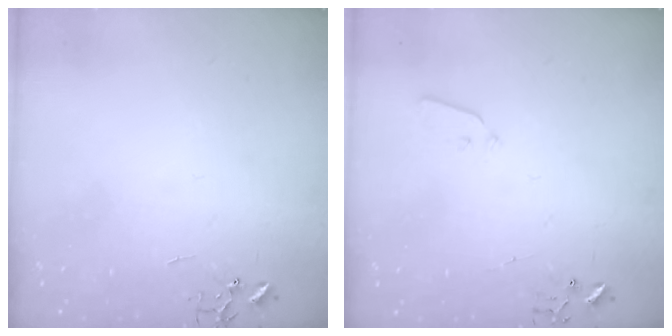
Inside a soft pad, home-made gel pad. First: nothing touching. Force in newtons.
{"total": 3.6, "press": 3.6, "slide": 0.5}